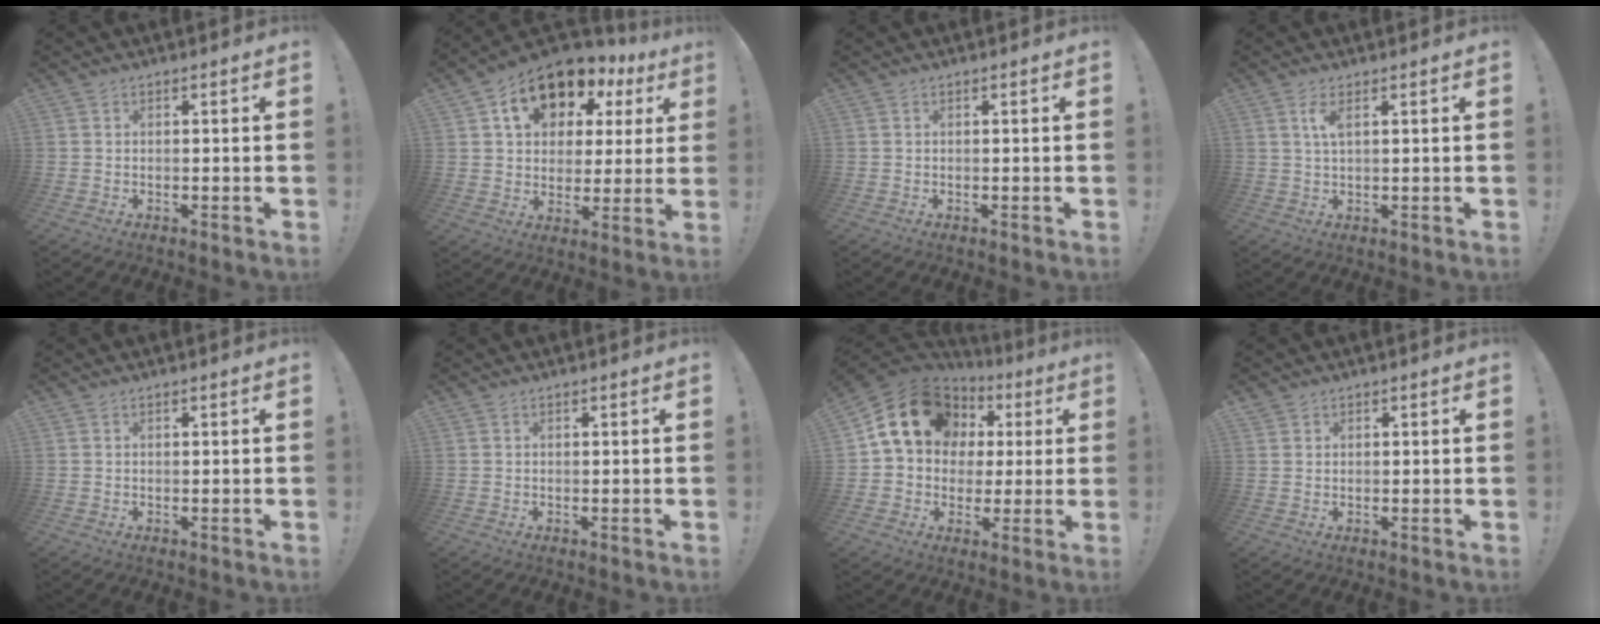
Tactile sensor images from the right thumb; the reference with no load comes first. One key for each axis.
{"total": 15.7, "fx": 8.4, "fy": 10.2, "fz": 8.6, "tx": -0.127, "ty": -0.045, "tz": 0.152}
{"total": 0.0}
{"total": 3.2, "fx": 1.4, "fy": 0.7, "fz": 2.7, "tx": -0.050, "ty": -0.001, "tz": 0.022}
{"total": 0.0}
{"total": 0.0}
{"total": 18.2, "fx": 6.4, "fy": 14.2, "fz": 9.4, "tx": -0.138, "ty": -0.019, "tz": 0.133}
{"total": 1.4, "fx": 1.0, "fy": 1.0, "fz": 0.0, "tx": 0.008, "ty": -0.003, "tz": 0.017}